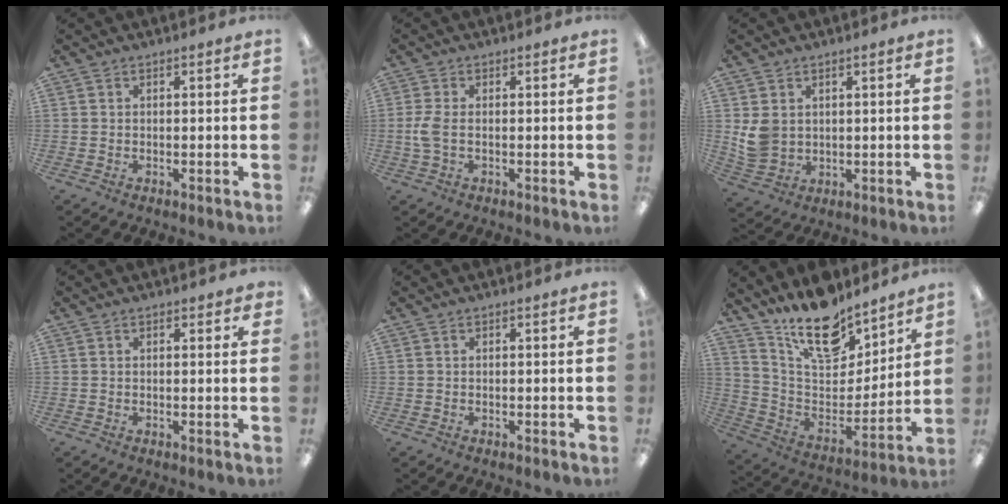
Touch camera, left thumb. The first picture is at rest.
{"total": 4.5, "force": [-0.2, 2.4, 3.8], "torque": [-0.088, 0.001, -0.007]}
{"total": 5.8, "force": [1.8, 4.9, 2.4], "torque": [-0.051, 0.003, 0.039]}
{"total": 0.9, "force": [0.6, 0.5, 0.4], "torque": [0.000, -0.001, 0.010]}
{"total": 0.0}
{"total": 18.5, "force": [14.1, 8.9, 8.0], "torque": [-0.132, -0.099, 0.252]}